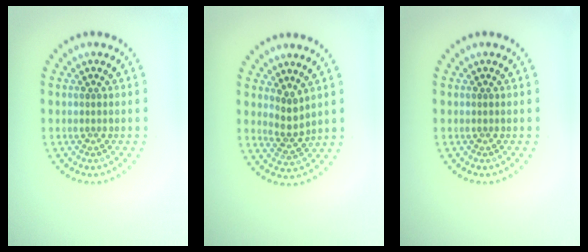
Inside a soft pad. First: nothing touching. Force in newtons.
{"total": 2.0, "press": 1.5, "slide": 1.3}
{"total": 0.0}